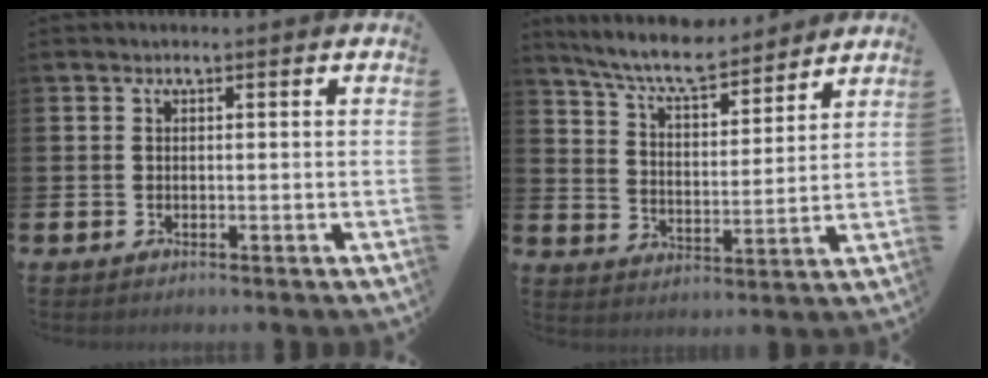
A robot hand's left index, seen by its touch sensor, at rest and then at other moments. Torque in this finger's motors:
{"motor_torque": [1.07, -1.07, 0.23, 0.21]}